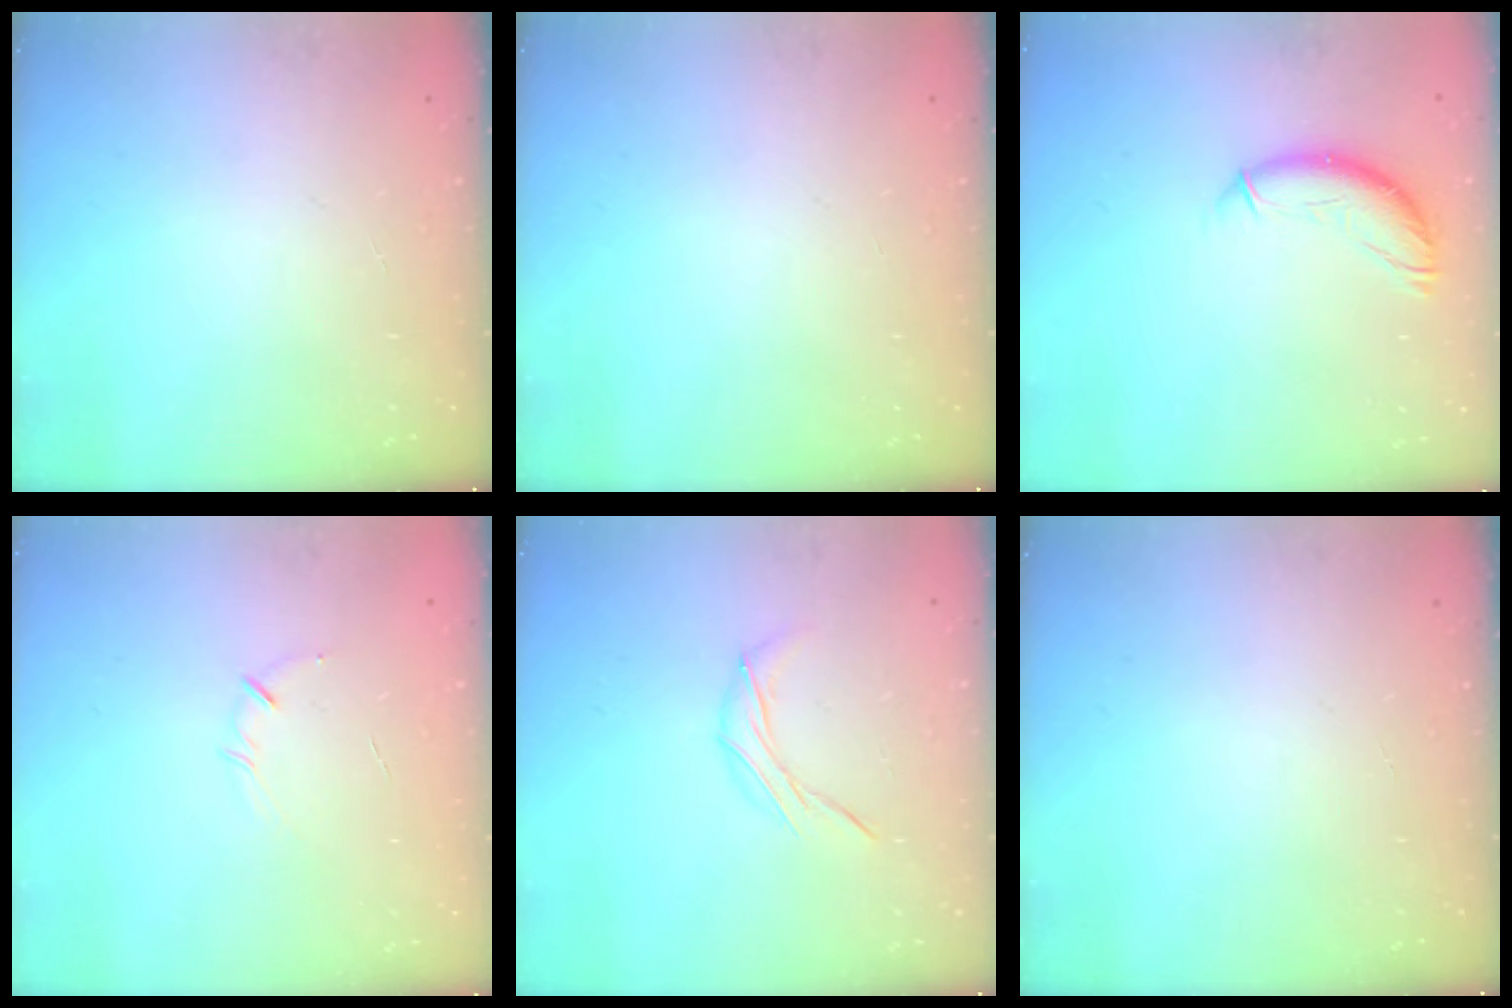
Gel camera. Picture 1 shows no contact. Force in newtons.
{"total": 0.0}
{"total": 11.7, "press": 11.6, "slide": 1.2}
{"total": 4.2, "press": 4.1, "slide": 1.0}
{"total": 6.4, "press": 6.4, "slide": 0.3}
{"total": 0.0}